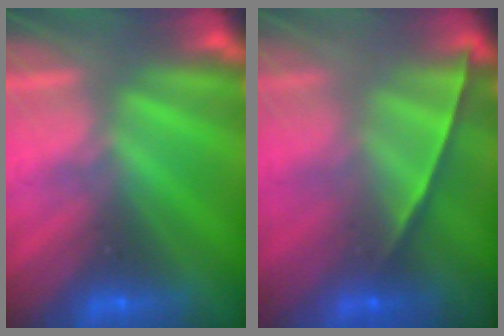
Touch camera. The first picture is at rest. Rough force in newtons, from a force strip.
{"total": 1.1}